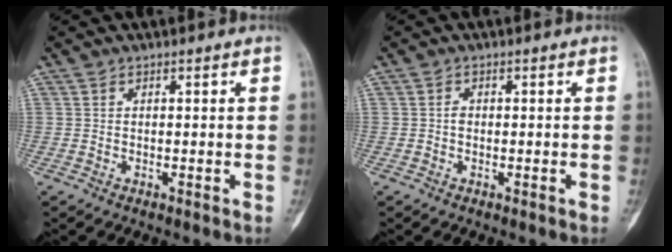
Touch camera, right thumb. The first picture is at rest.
{"total": 0.9, "force": [-0.3, 0.6, 0.7], "torque": [-0.007, 0.002, -0.008]}